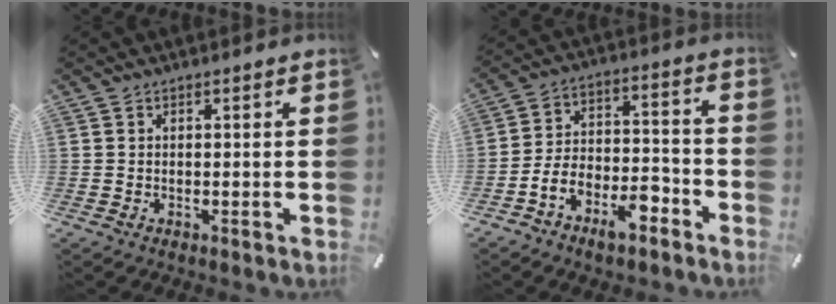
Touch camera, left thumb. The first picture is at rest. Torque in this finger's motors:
{"motor_torque": [1.14, 2.82, 0.93, 0.92, 0.11]}